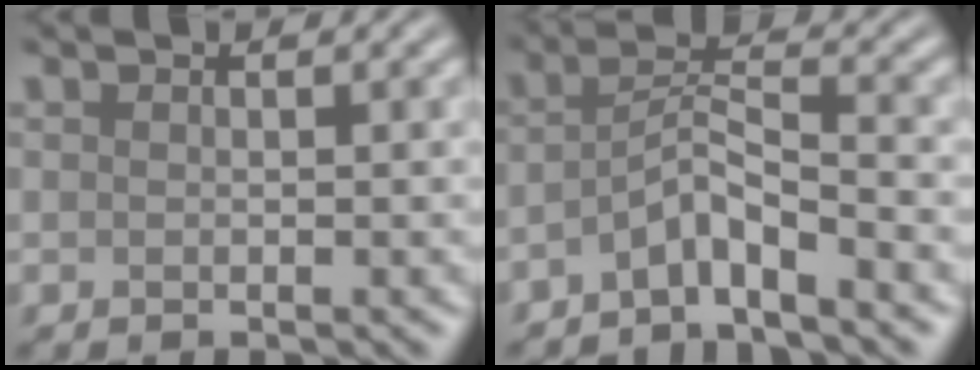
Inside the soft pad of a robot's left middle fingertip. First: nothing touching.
{"total": 3.5, "force": [-2.4, 0.4, 2.5], "torque": [-0.048, 0.010, -0.058]}